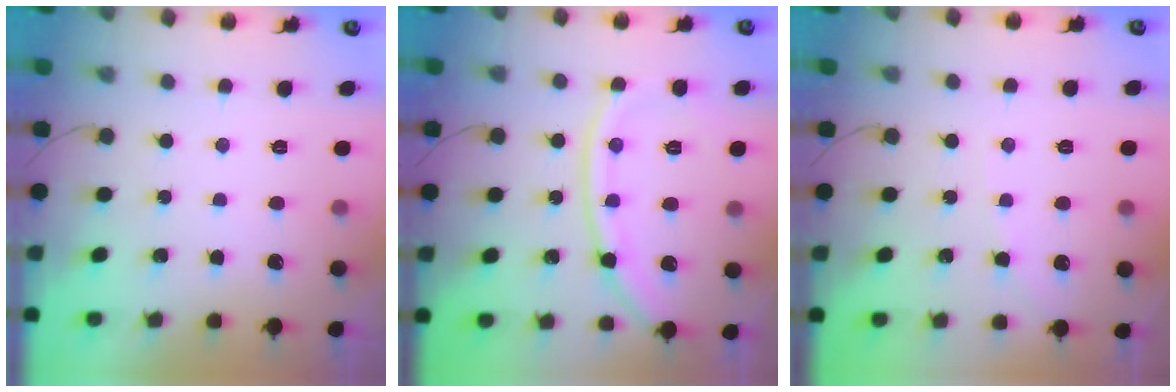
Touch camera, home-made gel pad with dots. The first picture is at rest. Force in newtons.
{"total": 12.8, "press": 12.8, "slide": 0.9}
{"total": 2.5, "press": 2.4, "slide": 0.5}